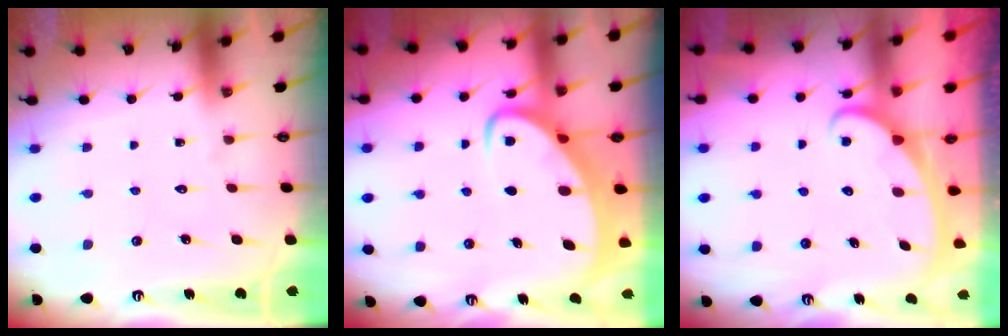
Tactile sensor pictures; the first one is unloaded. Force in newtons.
{"total": 4.4, "press": 4.4, "slide": 0.7}
{"total": 2.3, "press": 2.3, "slide": 0.4}